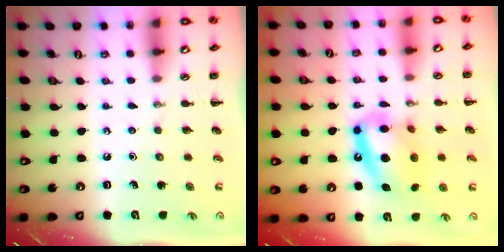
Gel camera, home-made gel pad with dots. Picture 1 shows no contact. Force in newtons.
{"total": 14.9, "press": 14.4, "slide": 3.6}